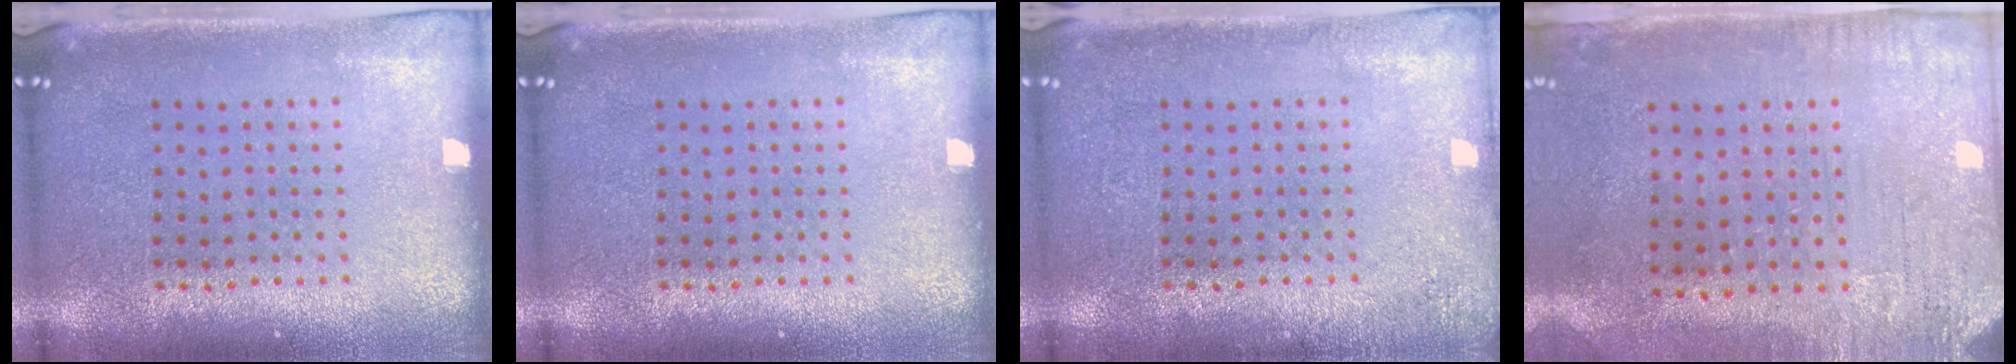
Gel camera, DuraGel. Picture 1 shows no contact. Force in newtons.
{"total": 0.0}
{"total": 1.3, "press": 1.3, "slide": 0.2}
{"total": 3.2, "press": 2.5, "slide": 2.0}